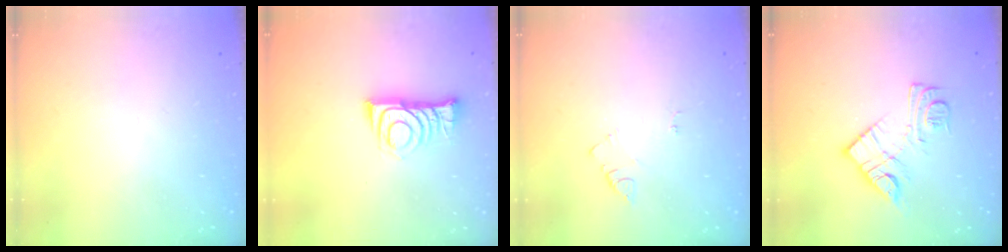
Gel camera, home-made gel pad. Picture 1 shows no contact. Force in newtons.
{"total": 8.9, "press": 8.8, "slide": 0.9}
{"total": 4.2, "press": 4.2, "slide": 0.4}
{"total": 11.8, "press": 11.8, "slide": 0.7}